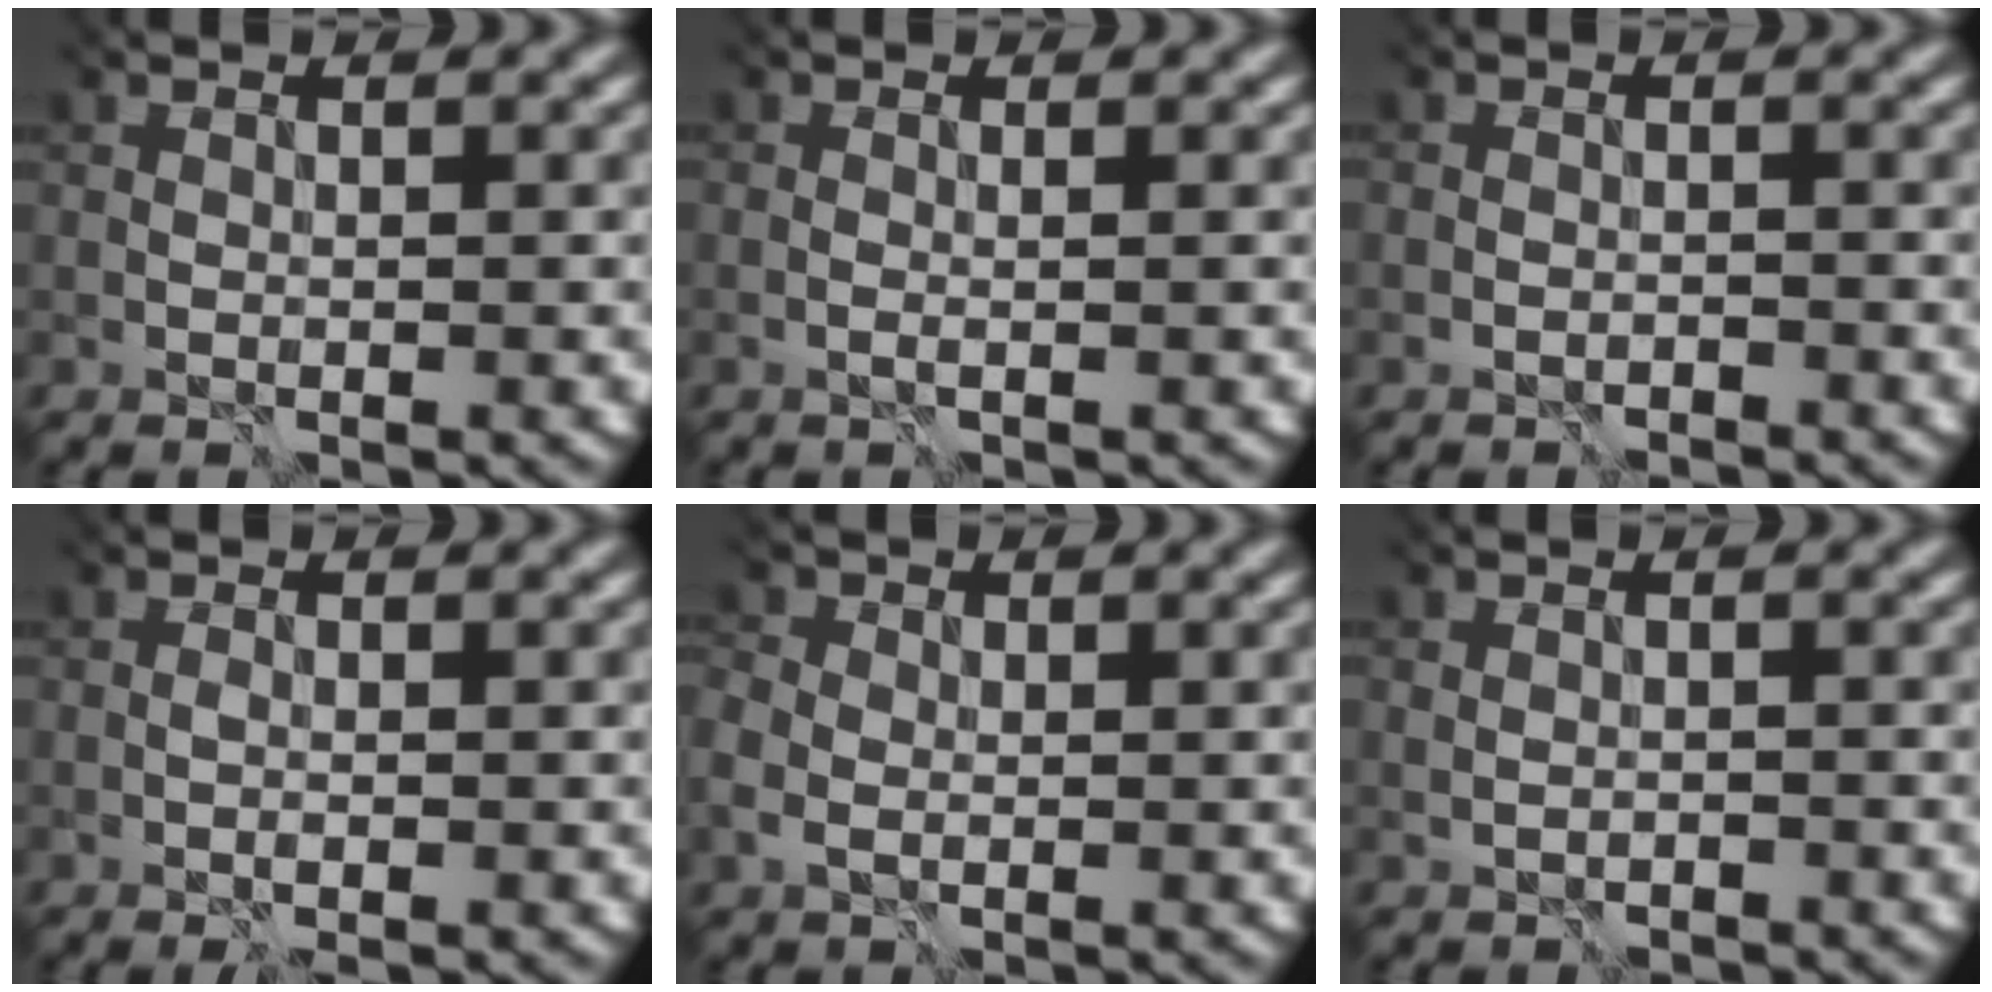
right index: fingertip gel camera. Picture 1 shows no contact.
{"total": 0.8, "force": [-0.4, -0.1, 0.7], "torque": [0.001, 0.011, -0.017]}
{"total": 2.4, "force": [-2.3, -0.3, -0.7], "torque": [0.017, -0.002, -0.036]}
{"total": 2.1, "force": [-2.0, 0.1, 0.8], "torque": [-0.006, 0.004, -0.025]}
{"total": 2.2, "force": [-0.8, 1.7, 1.0], "torque": [-0.040, 0.009, 0.001]}
{"total": 1.1, "force": [-0.8, 0.7, -0.2], "torque": [0.002, 0.001, -0.002]}